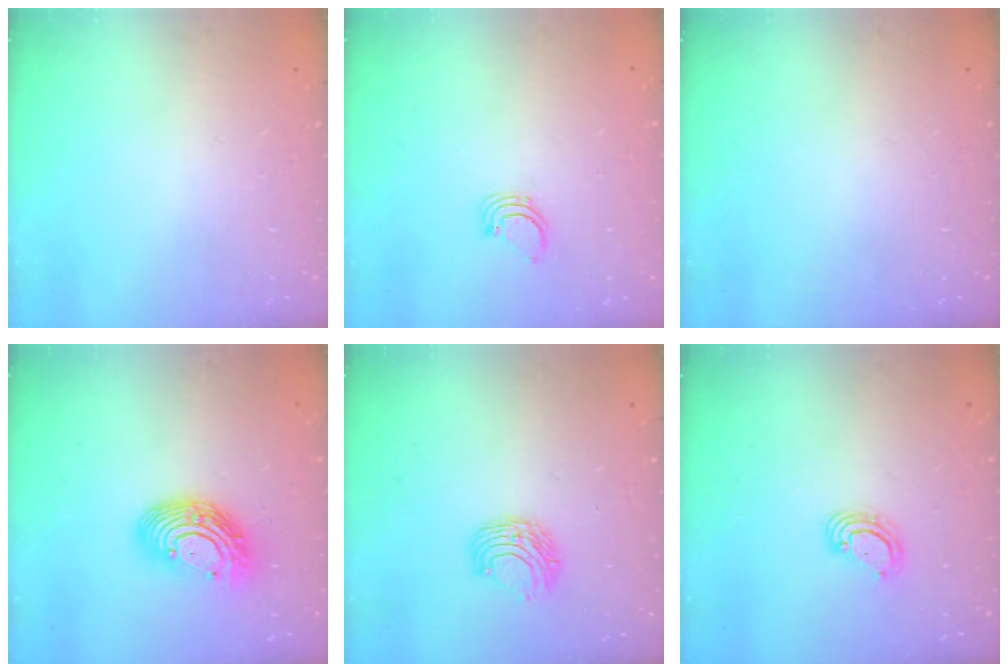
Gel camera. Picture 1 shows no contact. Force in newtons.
{"total": 2.5, "press": 2.5, "slide": 0.1}
{"total": 0.0}
{"total": 13.2, "press": 13.2, "slide": 0.8}
{"total": 7.7, "press": 7.7, "slide": 0.3}
{"total": 4.1, "press": 4.1, "slide": 0.4}